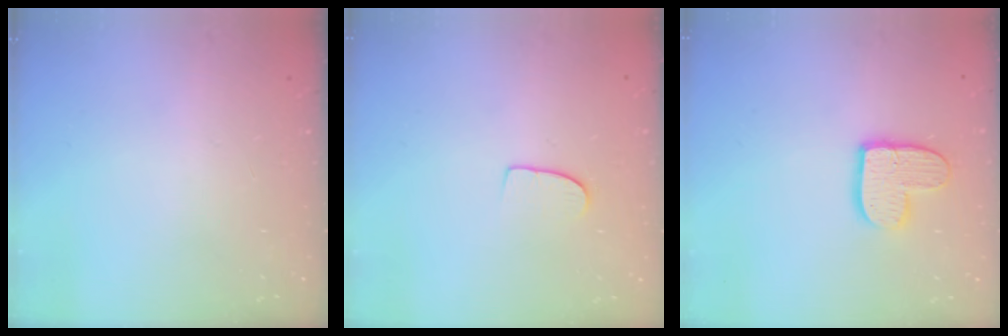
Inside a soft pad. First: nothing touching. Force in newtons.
{"total": 6.5, "press": 6.5, "slide": 0.5}
{"total": 11.0, "press": 10.9, "slide": 0.9}